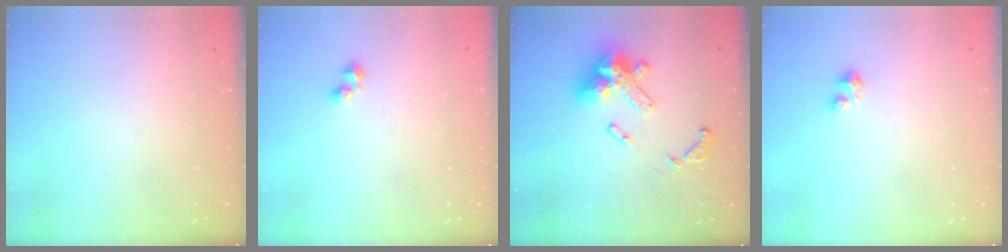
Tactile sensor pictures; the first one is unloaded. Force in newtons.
{"total": 2.4, "press": 2.3, "slide": 0.9}
{"total": 15.5, "press": 15.4, "slide": 1.6}
{"total": 1.7, "press": 1.7, "slide": 0.1}